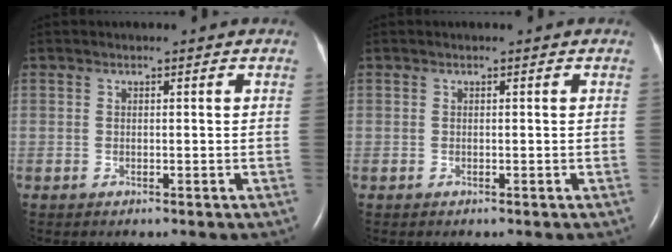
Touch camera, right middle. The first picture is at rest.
{"total": 0.0}